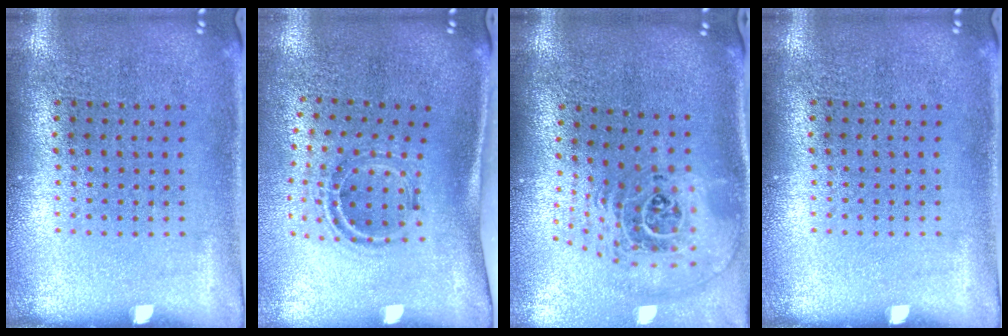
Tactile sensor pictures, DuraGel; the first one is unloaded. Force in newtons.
{"total": 1.1, "press": 1.0, "slide": 0.5}
{"total": 2.5, "press": 1.8, "slide": 1.8}
{"total": 0.0}